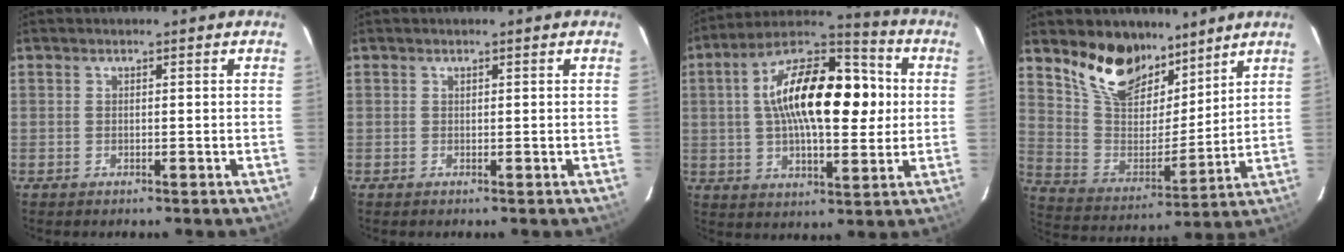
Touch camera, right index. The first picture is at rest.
{"total": 0.0}
{"total": 20.9, "force": [2.6, 9.3, 18.5], "torque": [-0.318, 0.034, 0.035]}
{"total": 14.8, "force": [10.7, 7.4, 7.1], "torque": [-0.152, 0.010, 0.206]}